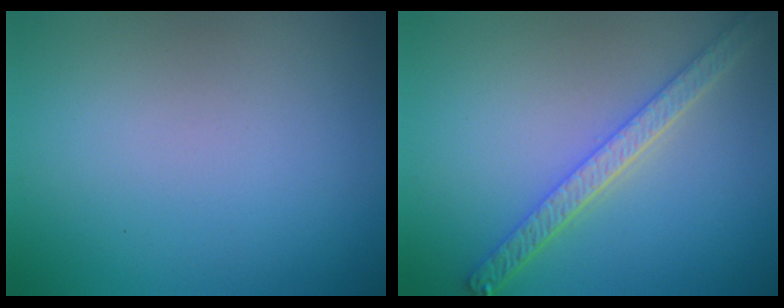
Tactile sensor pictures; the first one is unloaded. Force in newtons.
{"total": 4.1, "press": 3.3, "slide": 2.4}